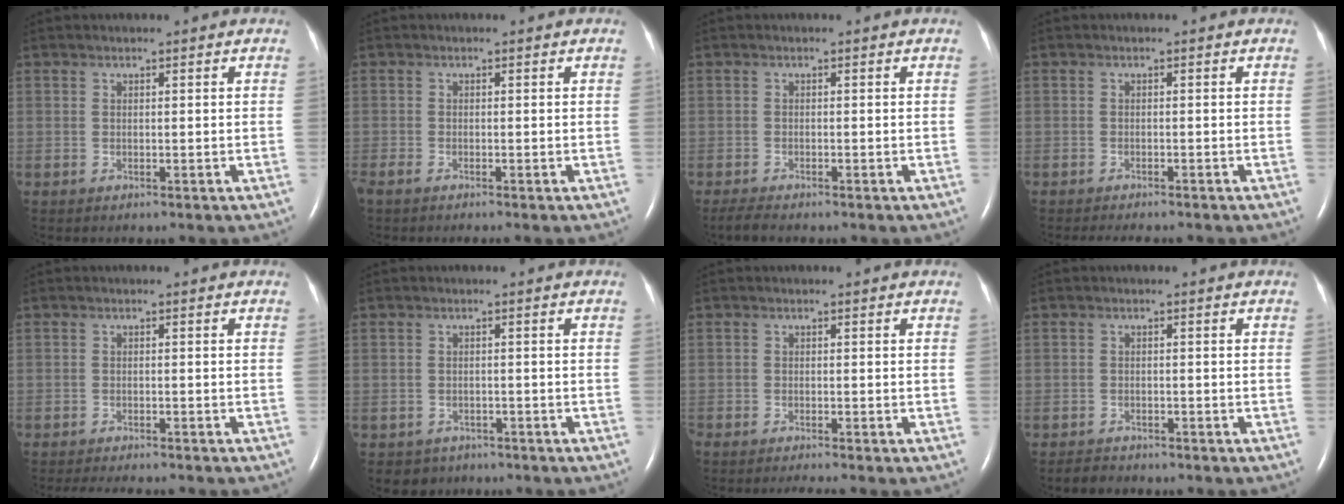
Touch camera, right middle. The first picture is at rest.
{"total": 1.5, "force": [-1.3, 0.0, 0.8], "torque": [-0.020, -0.005, -0.024]}
{"total": 2.4, "force": [-2.0, 0.3, 1.2], "torque": [-0.033, -0.010, -0.034]}
{"total": 5.3, "force": [-4.6, 1.0, 2.3], "torque": [-0.029, -0.008, -0.063]}
{"total": 7.5, "force": [-6.6, 1.3, 3.1], "torque": [-0.043, -0.010, -0.095]}
{"total": 3.0, "force": [-2.2, 2.1, -0.2], "torque": [-0.007, 0.006, -0.031]}
{"total": 2.6, "force": [-2.3, -0.6, 1.1], "torque": [-0.018, -0.006, -0.038]}
{"total": 2.0, "force": [-1.9, 0.7, 0.2], "torque": [-0.013, -0.005, -0.029]}